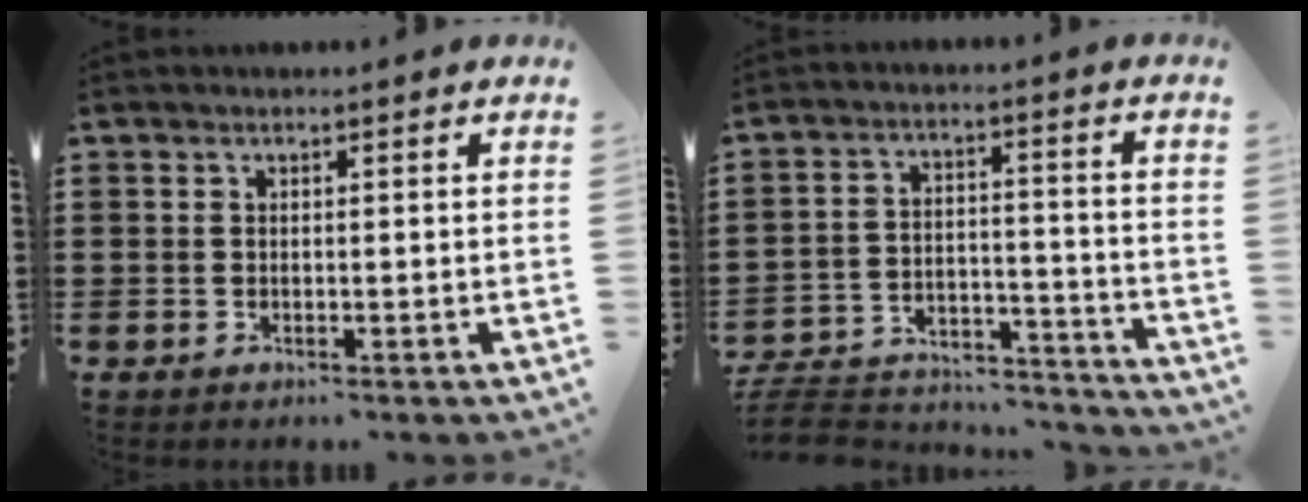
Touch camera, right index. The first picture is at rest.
{"total": 7.1, "force": [-6.7, 1.4, 1.9], "torque": [-0.043, 0.008, -0.135]}